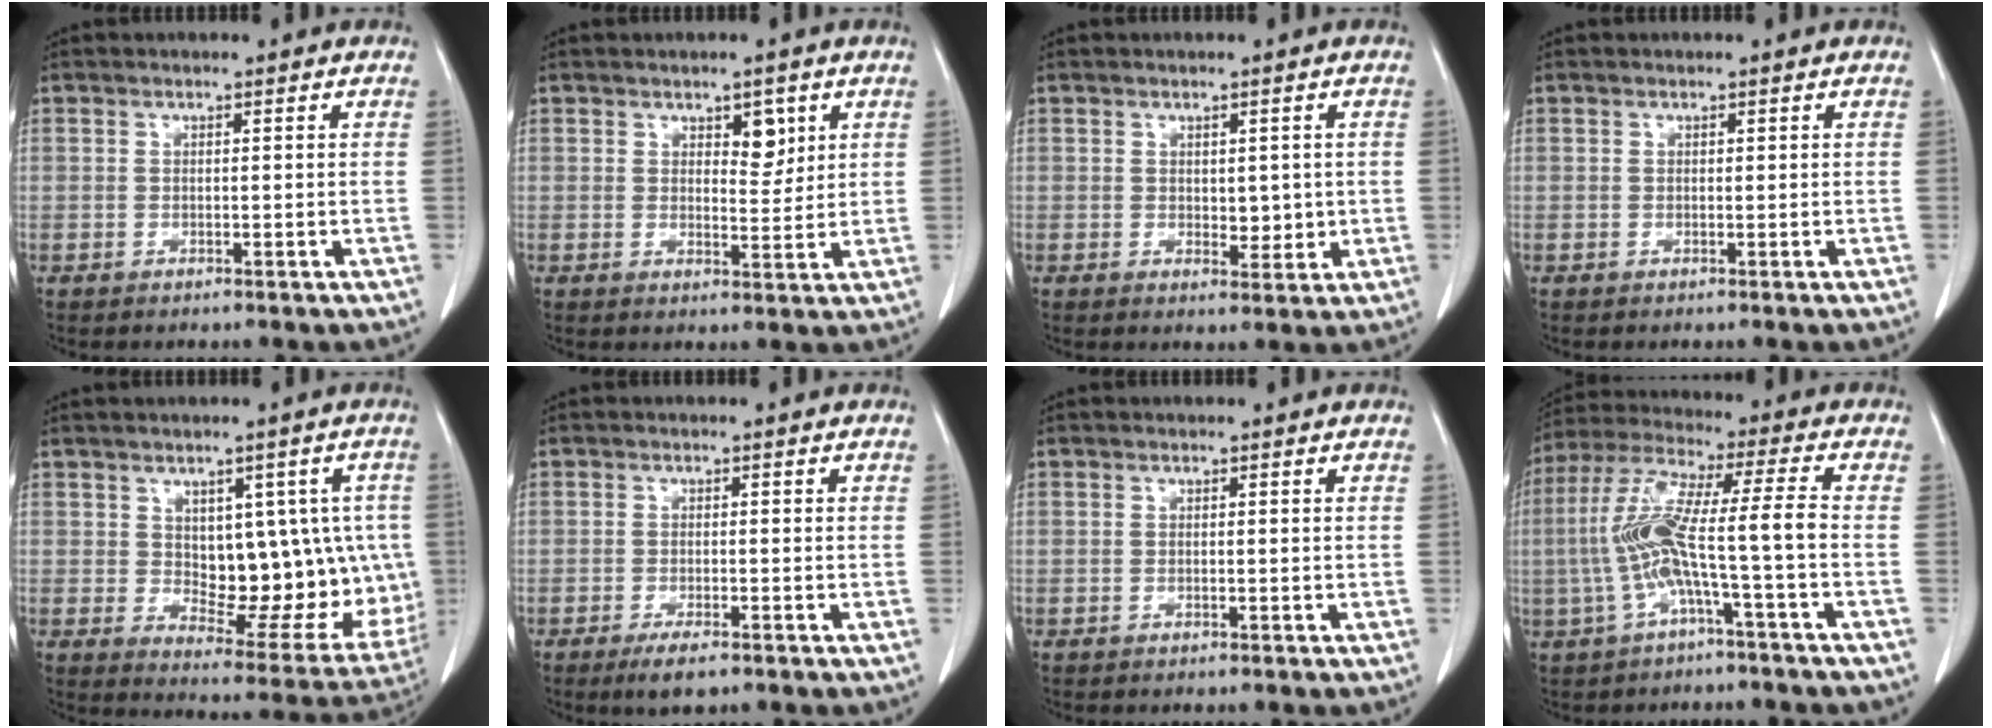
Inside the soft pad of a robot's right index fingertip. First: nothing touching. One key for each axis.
{"total": 3.6, "fx": 1.8, "fy": 1.7, "fz": 2.6, "tx": -0.032, "ty": -0.004, "tz": 0.028}
{"total": 3.2, "fx": 0.2, "fy": 1.8, "fz": 2.7, "tx": -0.032, "ty": -0.006, "tz": 0.009}
{"total": 0.0}
{"total": 15.0, "fx": 1.1, "fy": 8.0, "fz": 12.7, "tx": -0.151, "ty": 0.008, "tz": 0.039}
{"total": 3.5, "fx": -2.3, "fy": 0.8, "fz": 2.5, "tx": -0.046, "ty": -0.006, "tz": -0.036}
{"total": 0.0}
{"total": 10.8, "fx": -2.5, "fy": -0.3, "fz": 10.5, "tx": -0.222, "ty": 0.027, "tz": -0.053}